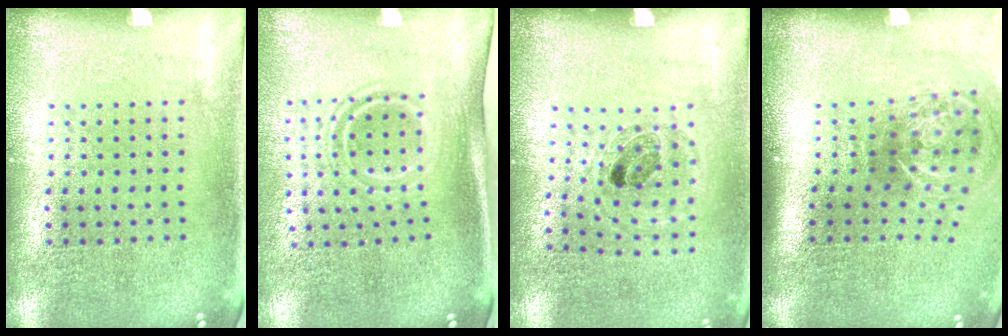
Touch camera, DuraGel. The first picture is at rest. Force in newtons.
{"total": 1.8, "press": 1.2, "slide": 1.3}
{"total": 0.8, "press": 0.8, "slide": 0.2}
{"total": 2.2, "press": 1.4, "slide": 1.7}